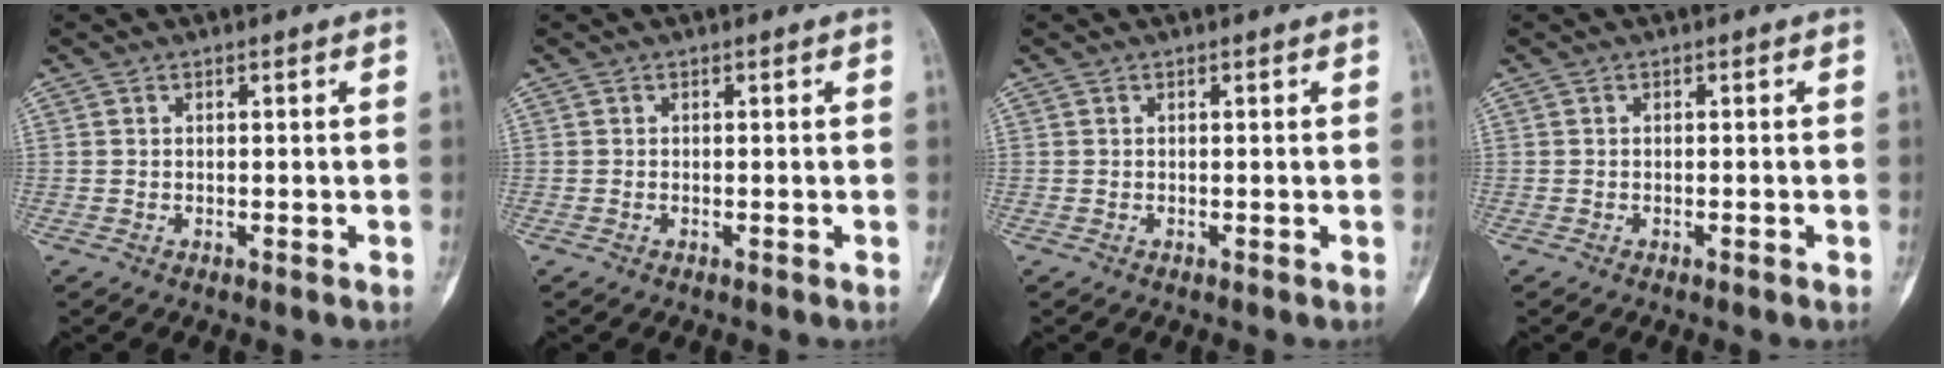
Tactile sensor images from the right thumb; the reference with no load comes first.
{"total": 0.0}
{"total": 0.0}
{"total": 0.5, "force": [-0.2, 0.0, 0.4], "torque": [-0.011, 0.002, 0.001]}